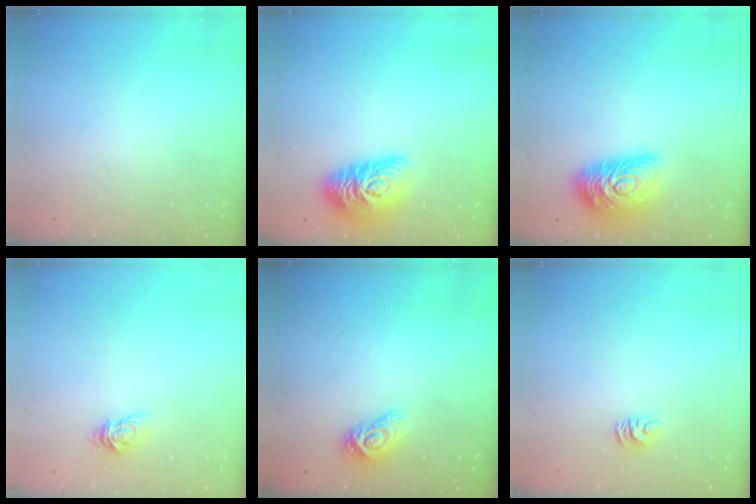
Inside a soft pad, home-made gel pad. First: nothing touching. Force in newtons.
{"total": 13.7, "press": 13.7, "slide": 0.9}
{"total": 16.1, "press": 16.1, "slide": 1.0}
{"total": 5.5, "press": 5.5, "slide": 0.4}
{"total": 9.0, "press": 9.0, "slide": 0.4}
{"total": 5.3, "press": 5.3, "slide": 0.3}